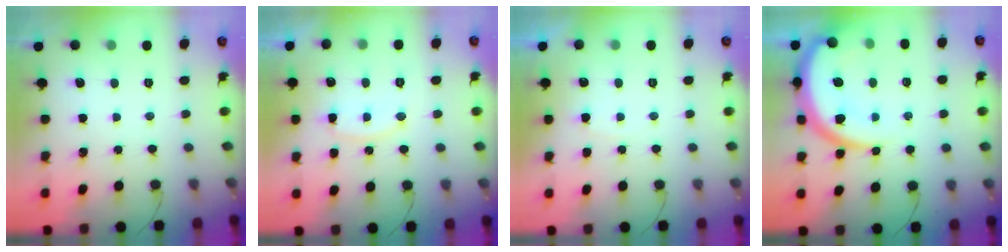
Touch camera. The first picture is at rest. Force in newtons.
{"total": 10.0, "press": 9.9, "slide": 0.5}
{"total": 3.7, "press": 3.6, "slide": 0.4}
{"total": 14.6, "press": 14.5, "slide": 1.6}